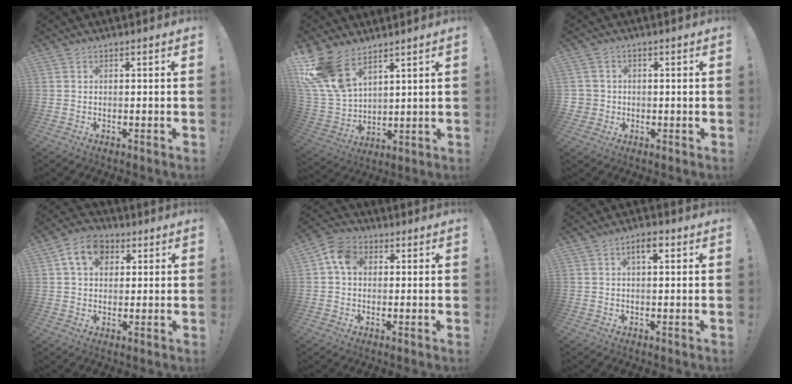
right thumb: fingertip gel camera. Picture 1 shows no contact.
{"total": 15.3, "force": [10.0, 8.2, 8.1], "torque": [-0.171, -0.061, 0.193]}
{"total": 3.5, "force": [0.0, 3.4, 0.9], "torque": [-0.010, 0.005, 0.002]}
{"total": 10.6, "force": [4.0, 7.8, 5.9], "torque": [-0.090, 0.001, 0.077]}
{"total": 8.2, "force": [2.0, 6.1, 5.0], "torque": [-0.075, 0.010, 0.042]}
{"total": 4.1, "force": [1.5, 1.5, 3.5], "torque": [-0.049, -0.001, 0.021]}